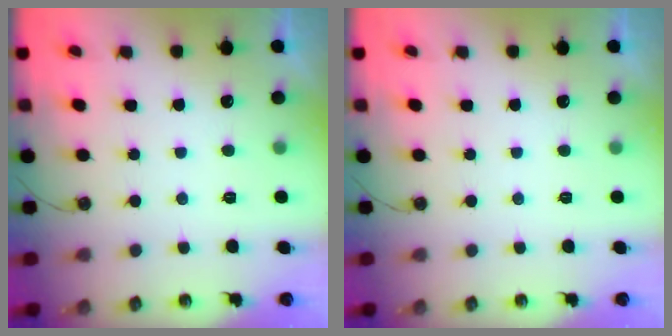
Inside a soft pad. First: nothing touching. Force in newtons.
{"total": 0.0}